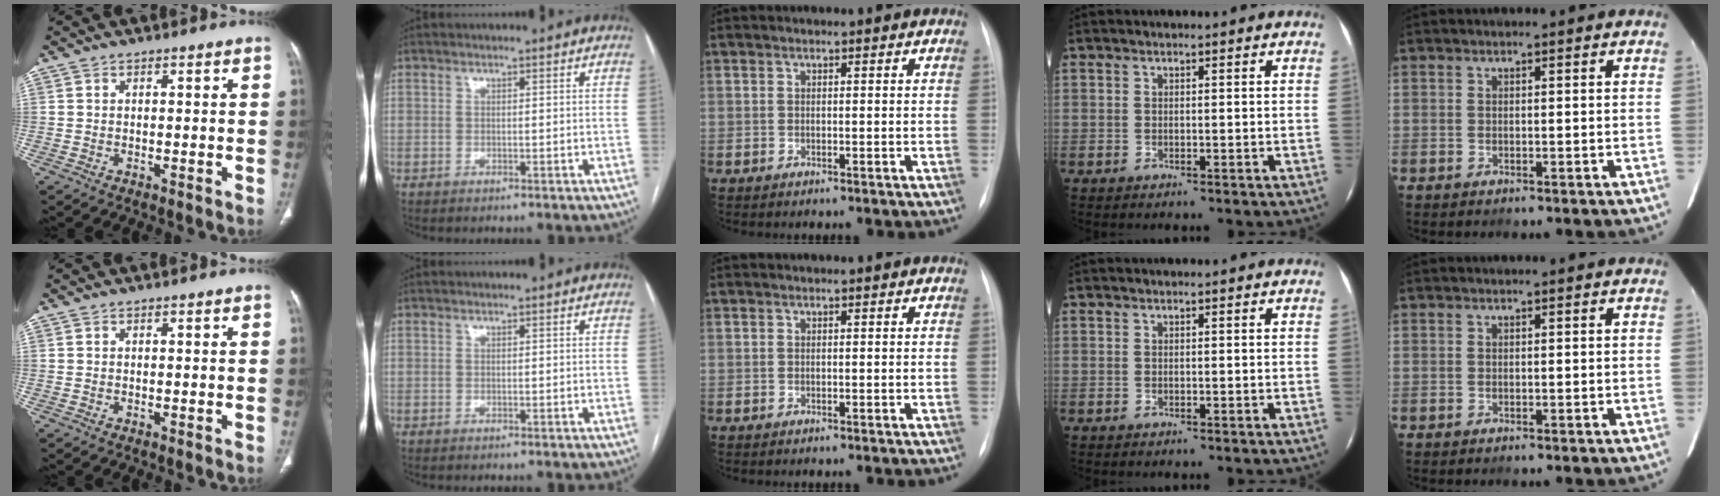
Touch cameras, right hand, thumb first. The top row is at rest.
{}